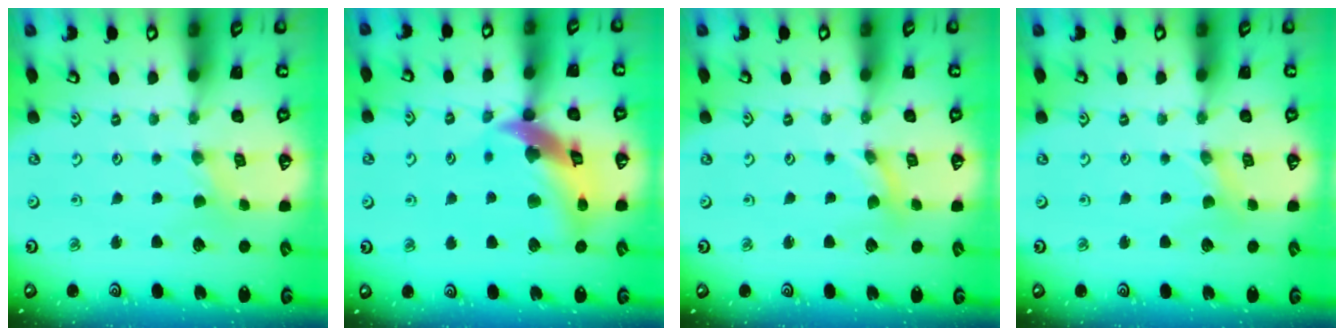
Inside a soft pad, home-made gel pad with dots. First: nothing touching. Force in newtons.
{"total": 16.2, "press": 16.1, "slide": 2.2}
{"total": 0.0}
{"total": 0.0}